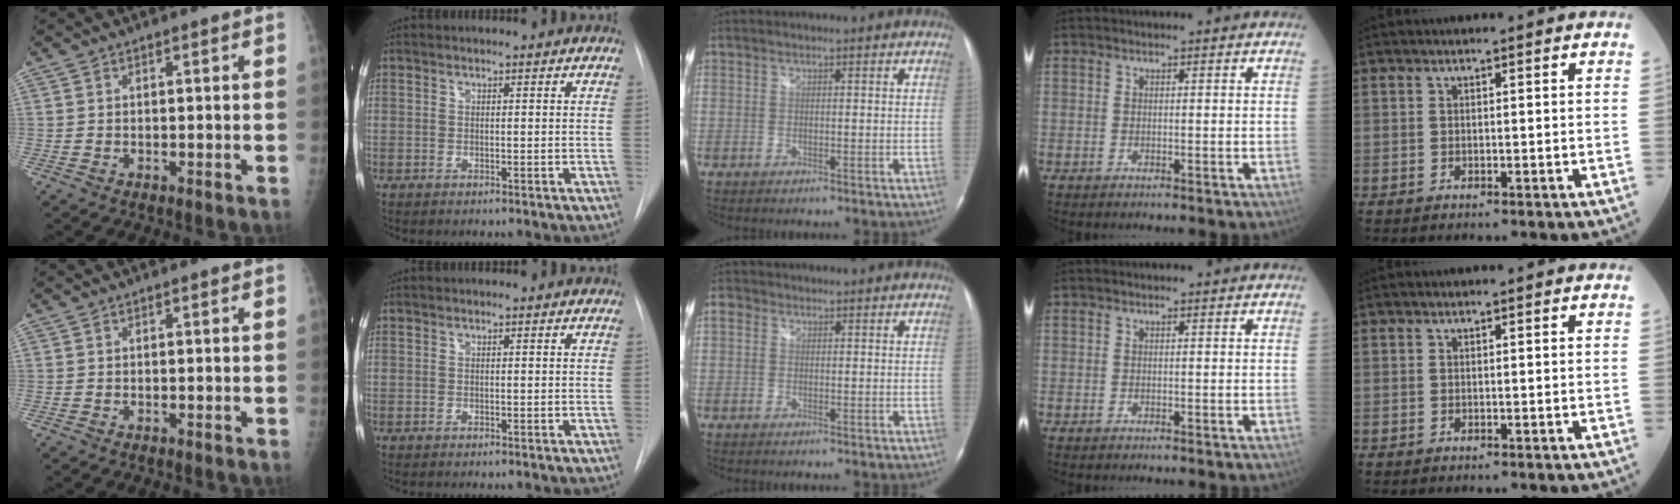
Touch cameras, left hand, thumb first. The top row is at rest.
{"middle": {"total": 1.6, "force": [0.5, 1.4, 0.7], "torque": [-0.015, 0.013, 0.006]}}